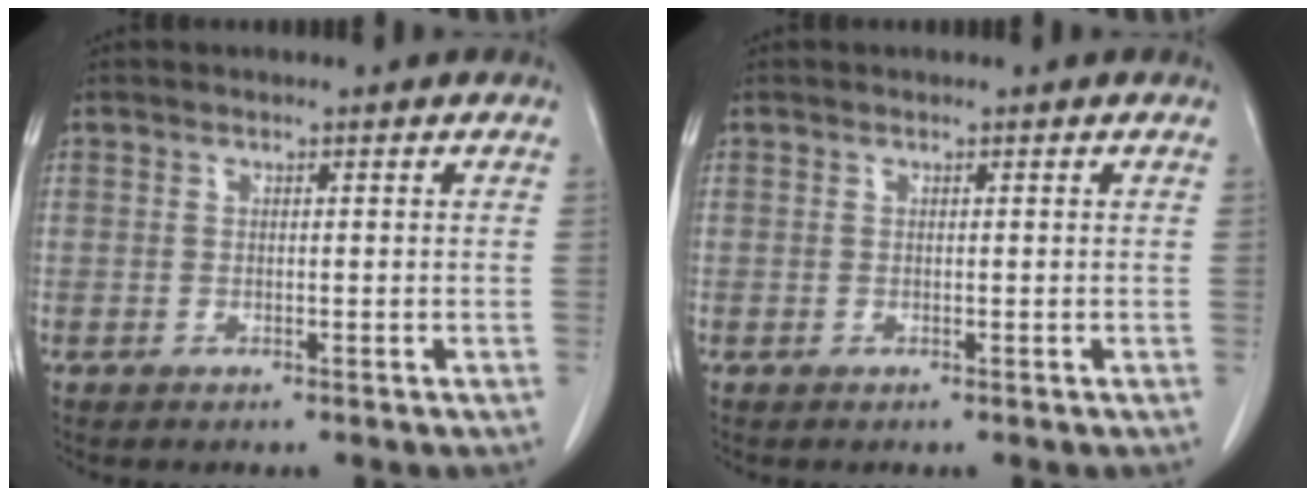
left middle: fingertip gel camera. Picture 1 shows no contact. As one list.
[{"total": 0.0}]